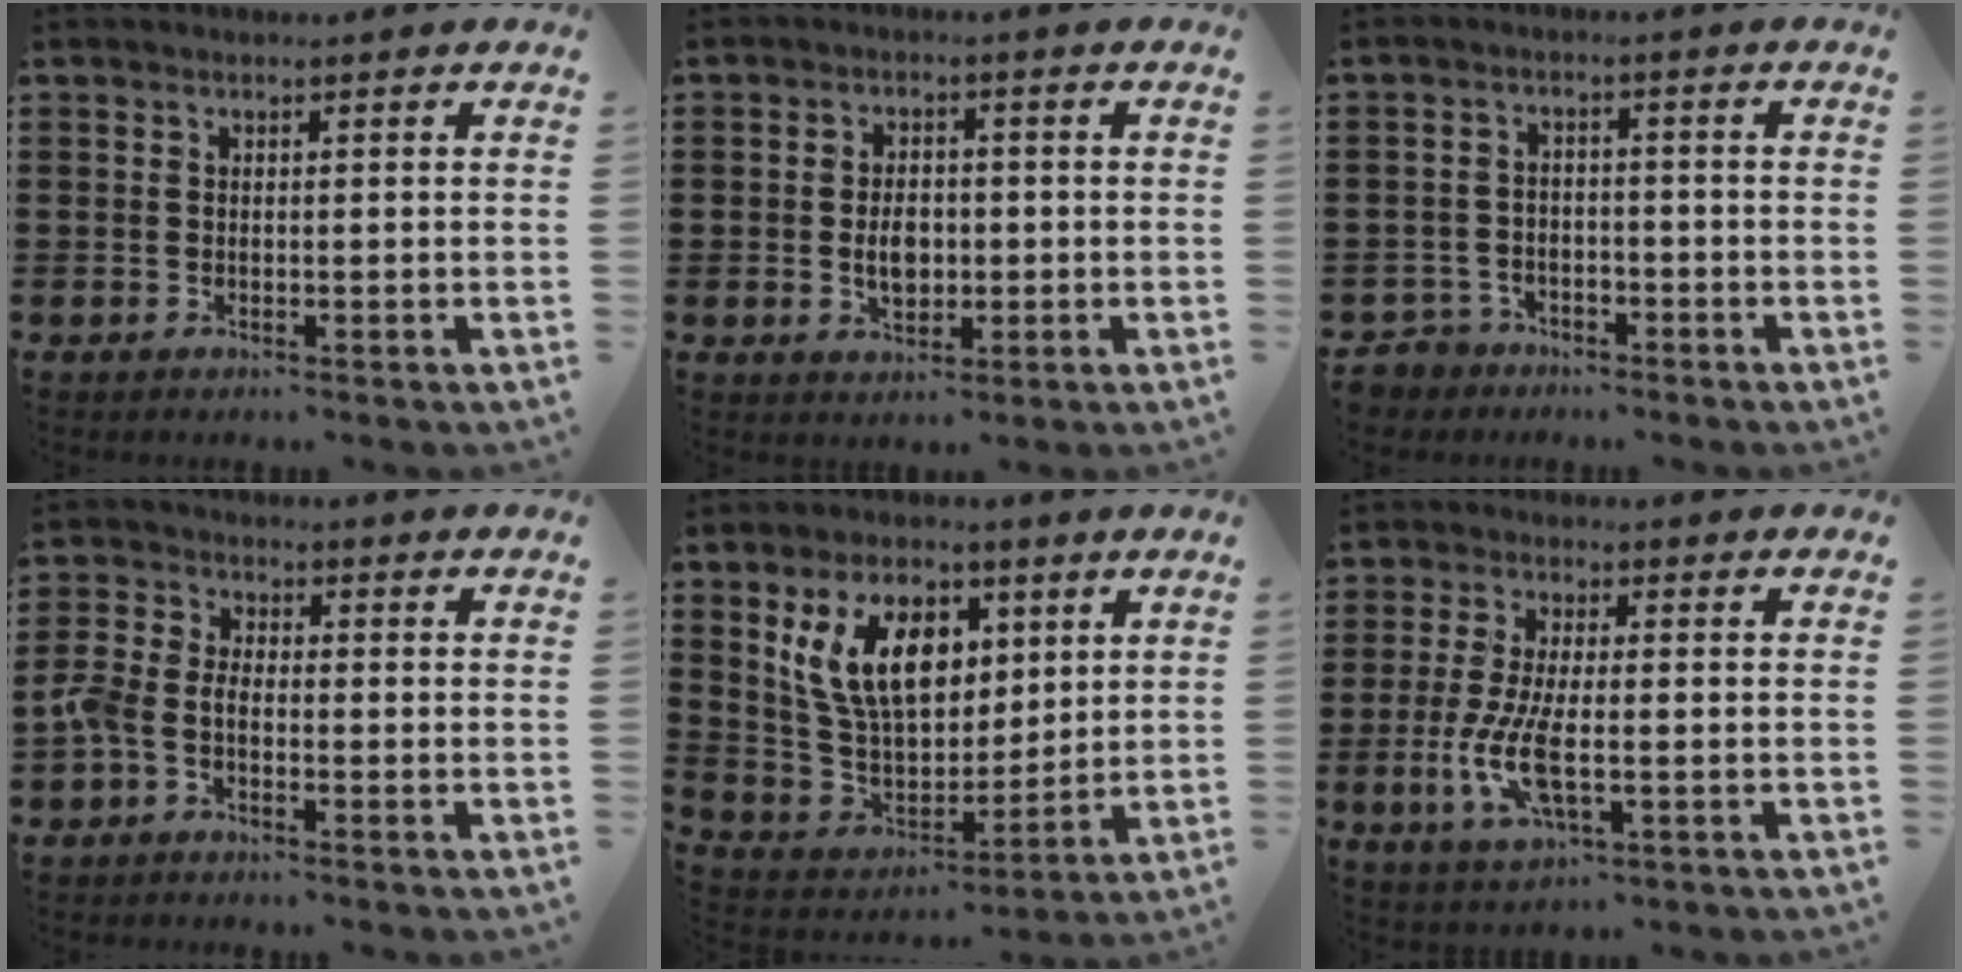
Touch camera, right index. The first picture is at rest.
{"total": 4.1, "force": [-0.5, 2.8, 3.0], "torque": [-0.052, 0.002, -0.012]}
{"total": 3.2, "force": [-2.8, 1.5, -0.1], "torque": [-0.008, 0.006, -0.060]}
{"total": 3.2, "force": [-2.2, 1.4, 1.9], "torque": [-0.064, -0.004, -0.052]}
{"total": 12.1, "force": [5.0, 7.5, 8.1], "torque": [-0.189, 0.016, 0.091]}
{"total": 7.9, "force": [-1.9, 2.7, 7.2], "torque": [-0.160, -0.012, -0.038]}